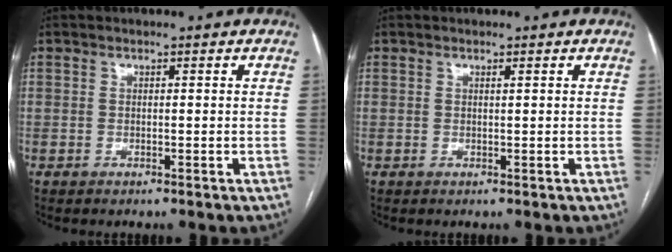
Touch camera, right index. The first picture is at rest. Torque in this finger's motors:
{"motor_torque": [-0.45, 0.29, -0.08, -0.01]}